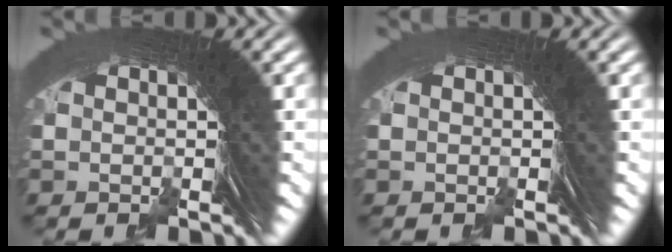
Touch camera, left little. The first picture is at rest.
{"total": 0.0}